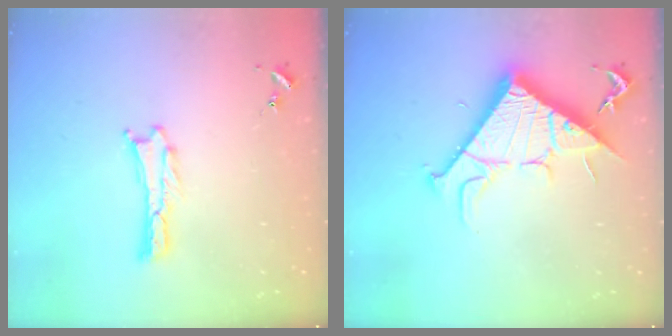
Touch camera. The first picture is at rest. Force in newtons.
{"total": 12.4, "press": 12.4, "slide": 0.2}